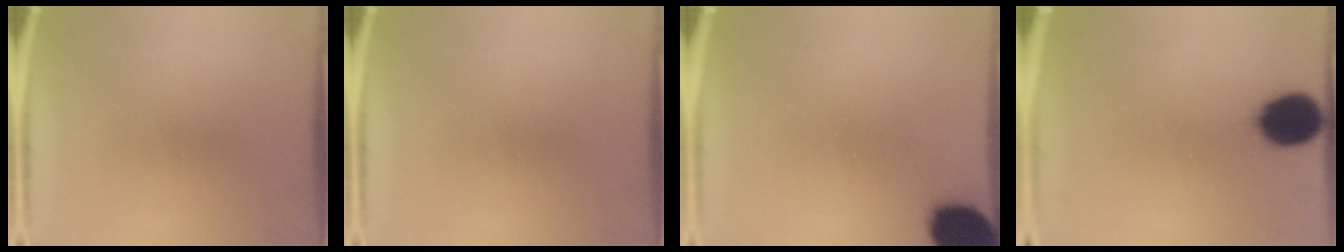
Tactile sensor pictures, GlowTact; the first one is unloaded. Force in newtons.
{"total": 0.0}
{"total": 15.9}
{"total": 11.1}